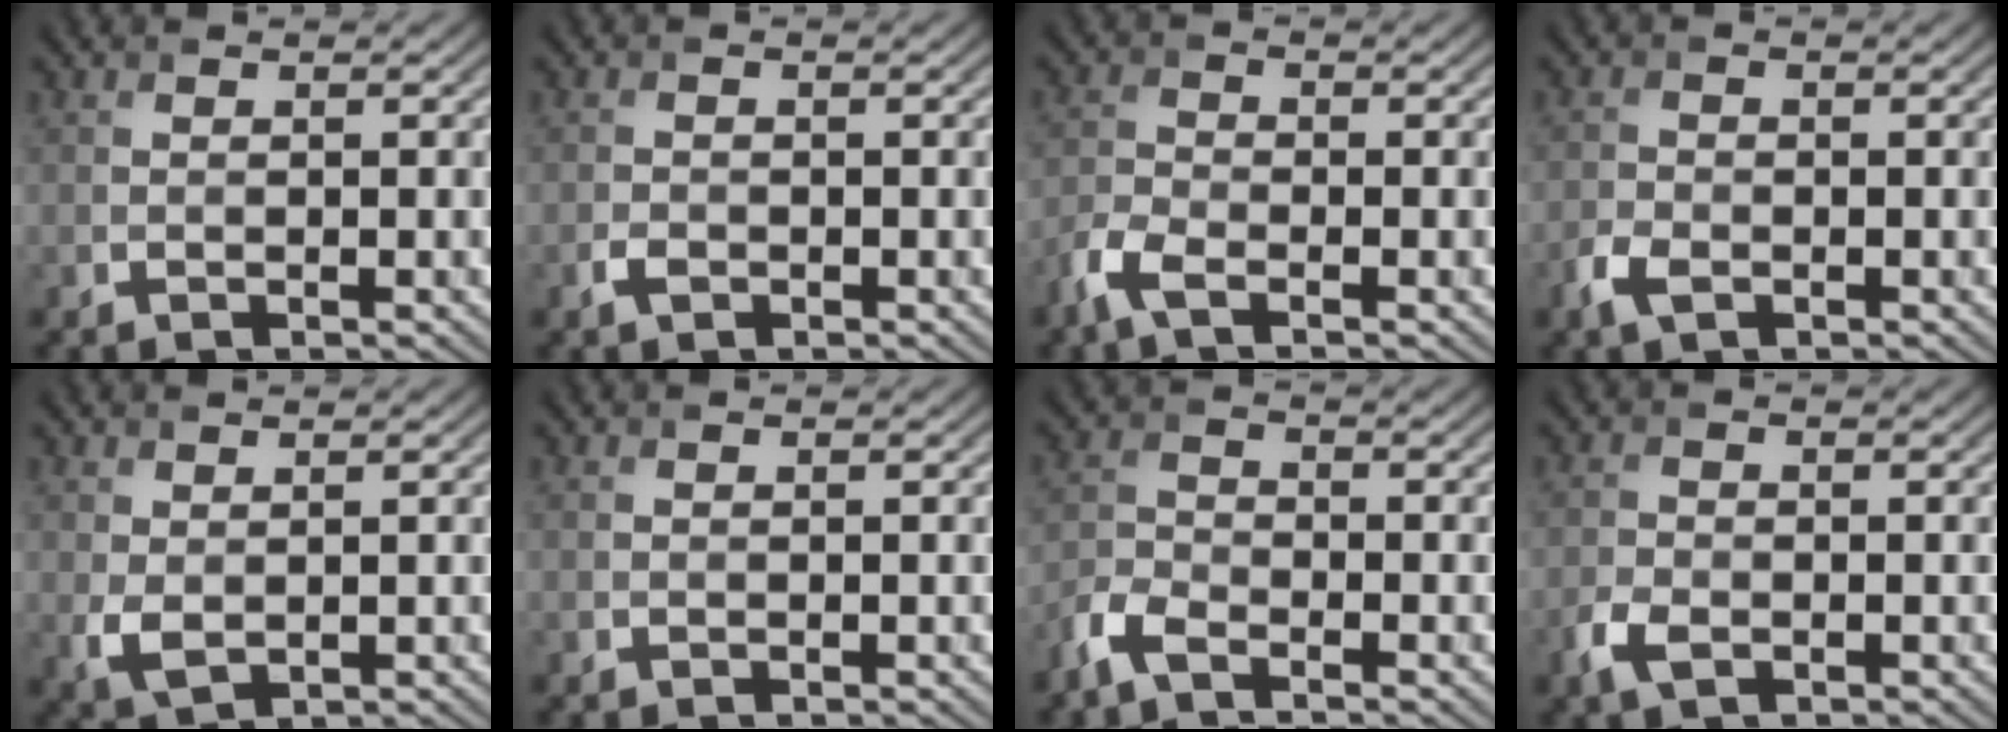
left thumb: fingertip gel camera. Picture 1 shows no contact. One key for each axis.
{"total": 1.4, "fx": -0.8, "fy": 0.9, "fz": 0.8, "tx": -0.018, "ty": -0.002, "tz": -0.017}
{"total": 3.7, "fx": -2.5, "fy": 1.2, "fz": 2.5, "tx": -0.066, "ty": -0.007, "tz": -0.065}
{"total": 2.7, "fx": -1.5, "fy": 1.4, "fz": 1.7, "tx": -0.041, "ty": -0.004, "tz": -0.036}
{"total": 2.4, "fx": 0.3, "fy": 1.6, "fz": 1.8, "tx": -0.045, "ty": -0.006, "tz": 0.012}
{"total": 0.0}
{"total": 3.9, "fx": -3.0, "fy": 1.3, "fz": 2.2, "tx": -0.055, "ty": -0.006, "tz": -0.078}
{"total": 2.9, "fx": -1.5, "fy": 1.6, "fz": 1.9, "tx": -0.047, "ty": -0.005, "tz": -0.035}